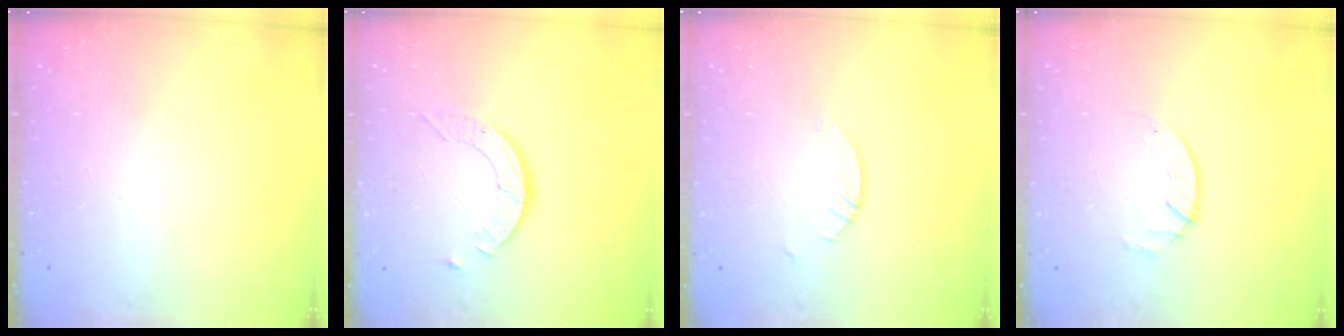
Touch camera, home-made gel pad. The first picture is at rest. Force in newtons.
{"total": 4.0, "press": 4.0, "slide": 0.2}
{"total": 2.7, "press": 2.7, "slide": 0.2}
{"total": 1.4, "press": 1.4, "slide": 0.2}